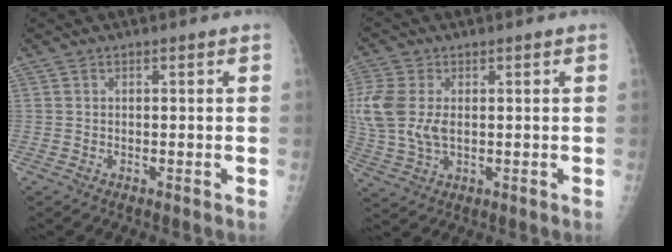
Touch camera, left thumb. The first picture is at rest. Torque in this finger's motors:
{"motor_torque": [-0.09, 0.99, 1.28, -0.26, 0.43]}